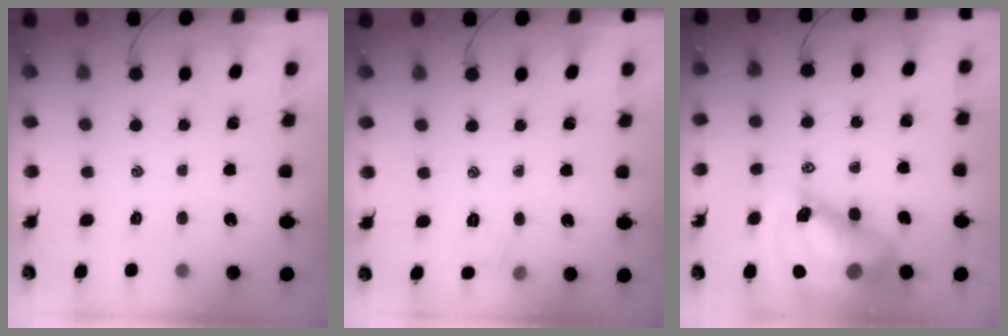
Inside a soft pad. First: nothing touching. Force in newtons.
{"total": 2.9, "press": 2.7, "slide": 1.0}
{"total": 17.7, "press": 17.0, "slide": 5.0}